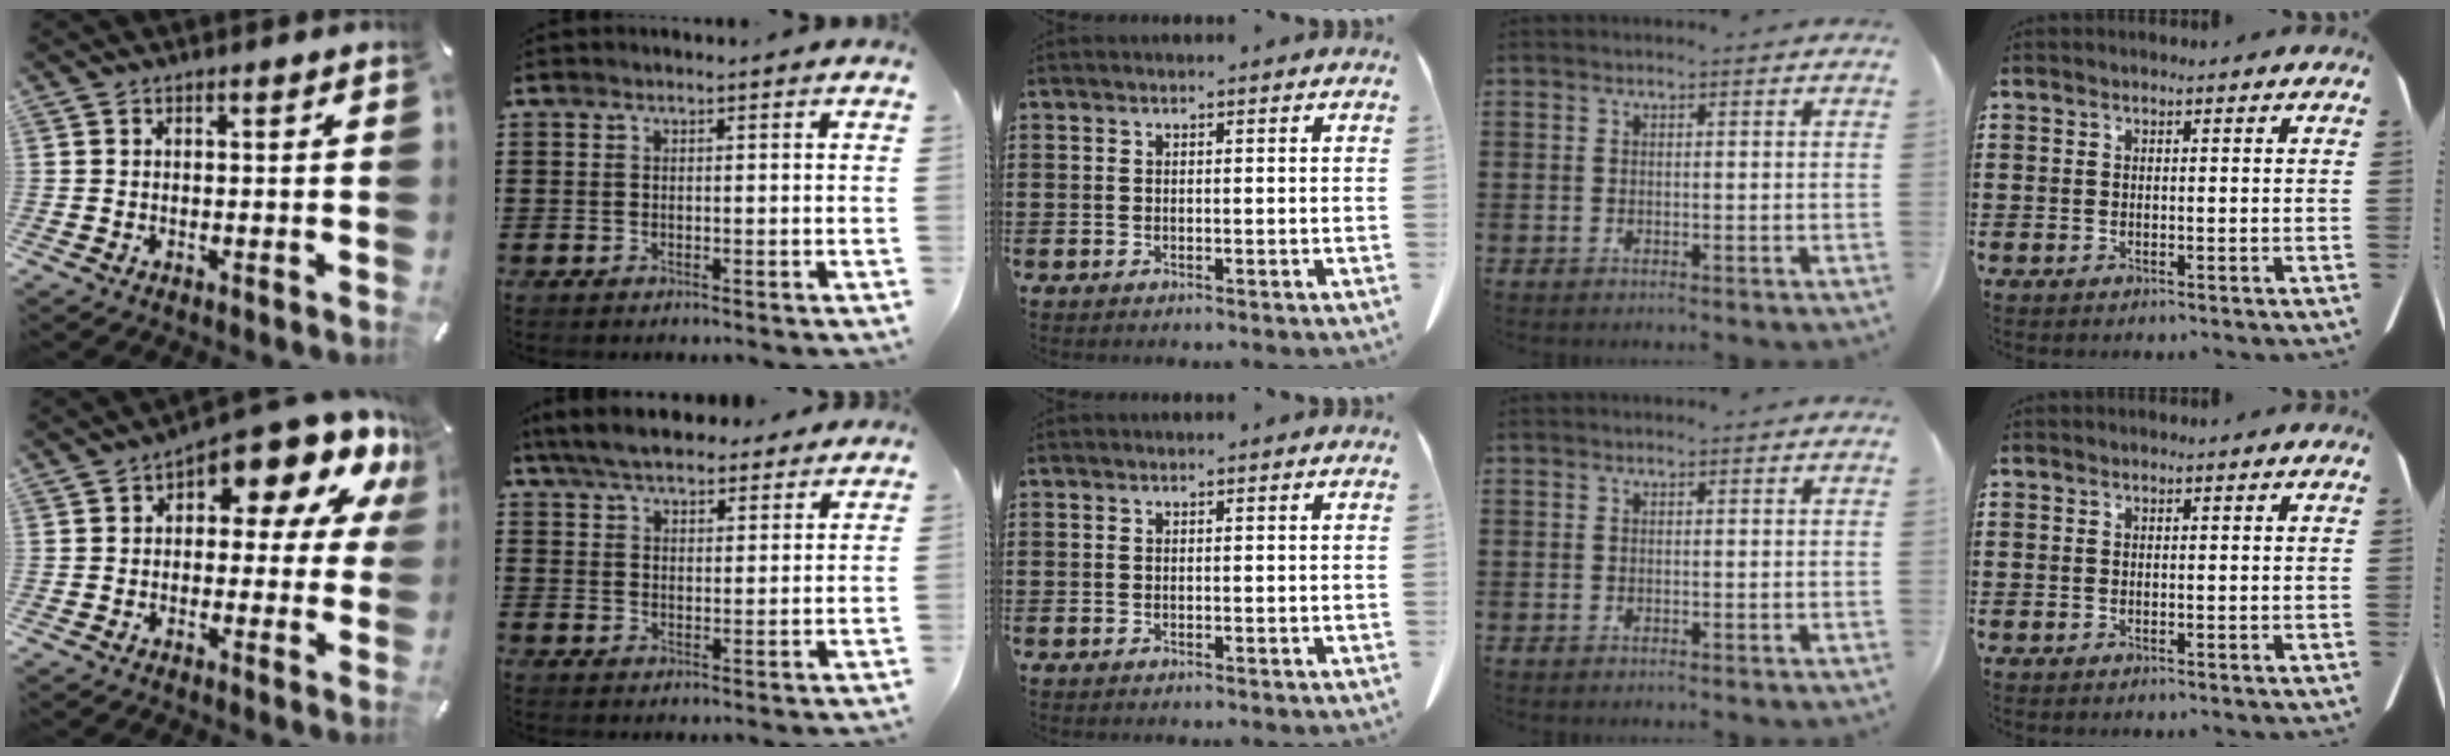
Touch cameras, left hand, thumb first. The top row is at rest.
{"thumb": {"total": 12.9, "force": [8.2, 4.8, 8.8], "torque": [-0.116, -0.077, 0.133]}, "index": {"total": 6.2, "force": [5.6, 1.8, 2.2], "torque": [-0.061, -0.007, 0.105]}}